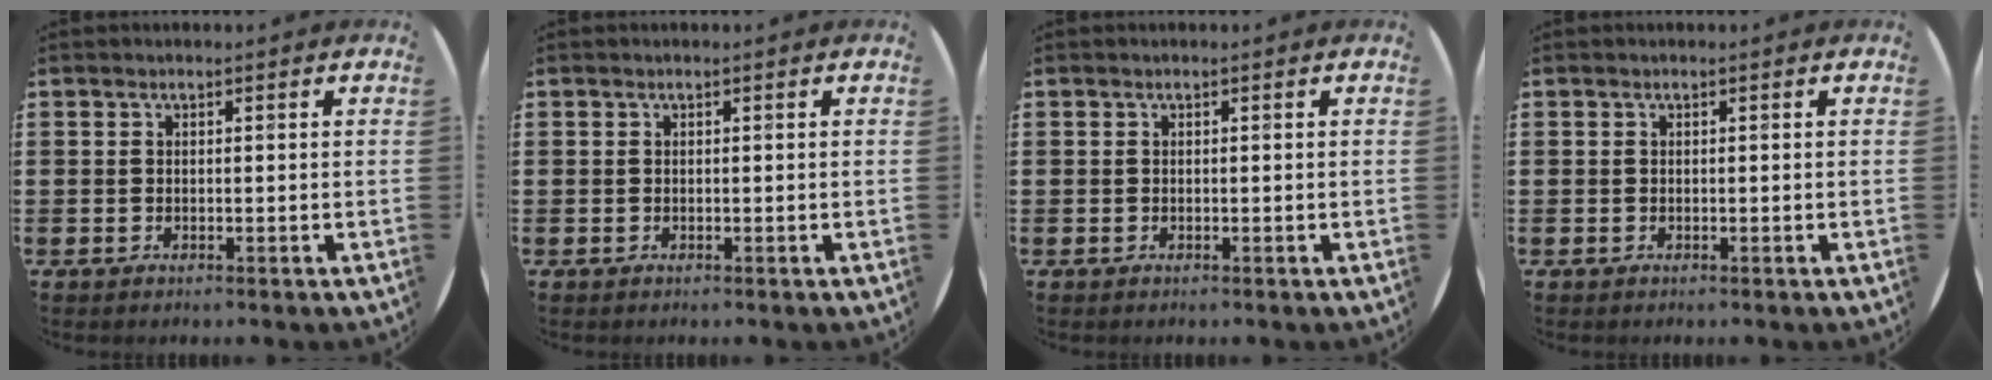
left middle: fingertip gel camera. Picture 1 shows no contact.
{"total": 0.0}
{"total": 0.0}
{"total": 0.0}